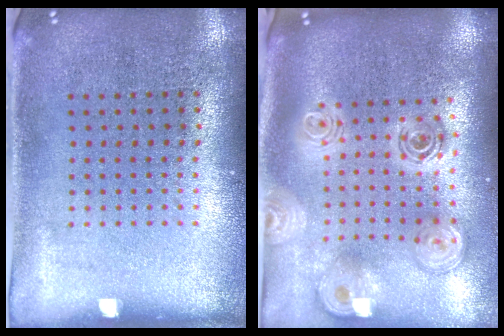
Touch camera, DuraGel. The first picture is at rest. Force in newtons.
{"total": 2.6, "press": 2.0, "slide": 1.7}